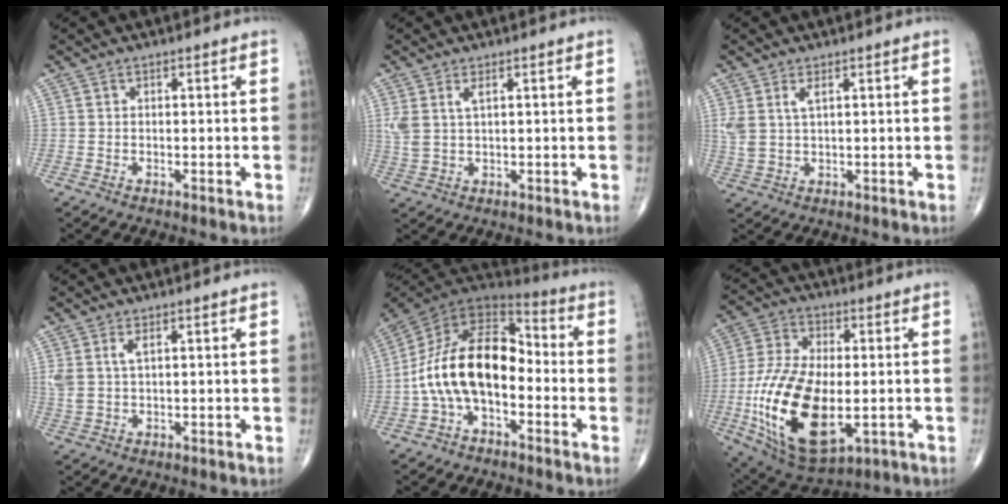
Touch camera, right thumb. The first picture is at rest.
{"total": 3.9, "force": [1.6, 1.6, 3.2], "torque": [-0.081, 0.000, 0.039]}
{"total": 3.9, "force": [1.6, 1.6, 3.2], "torque": [-0.076, -0.001, 0.040]}
{"total": 3.6, "force": [1.5, 1.5, 3.0], "torque": [-0.070, 0.001, 0.036]}
{"total": 17.3, "force": [-3.0, 10.0, 13.8], "torque": [-0.236, 0.057, -0.063]}
{"total": 22.1, "force": [-4.2, 11.1, 18.6], "torque": [-0.369, -0.008, -0.056]}